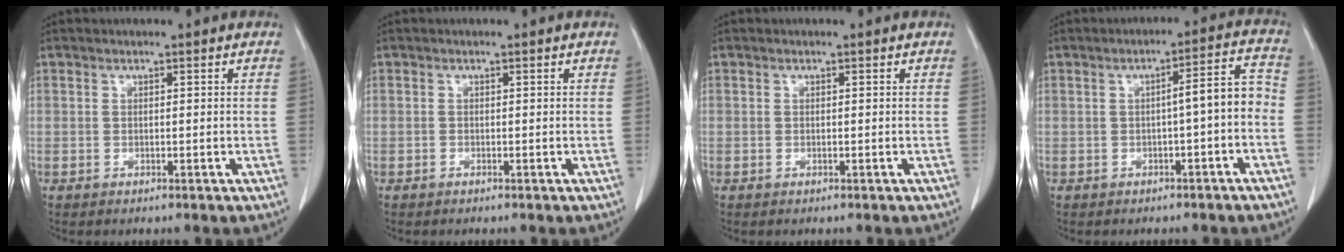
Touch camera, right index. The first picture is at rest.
{"total": 0.0}
{"total": 0.0}
{"total": 5.5, "force": [-1.4, 0.7, 5.3], "torque": [-0.068, 0.025, -0.019]}